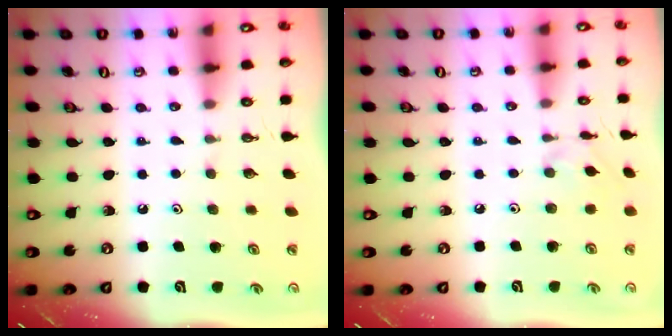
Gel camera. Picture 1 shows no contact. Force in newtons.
{"total": 1.6, "press": 1.5, "slide": 0.4}